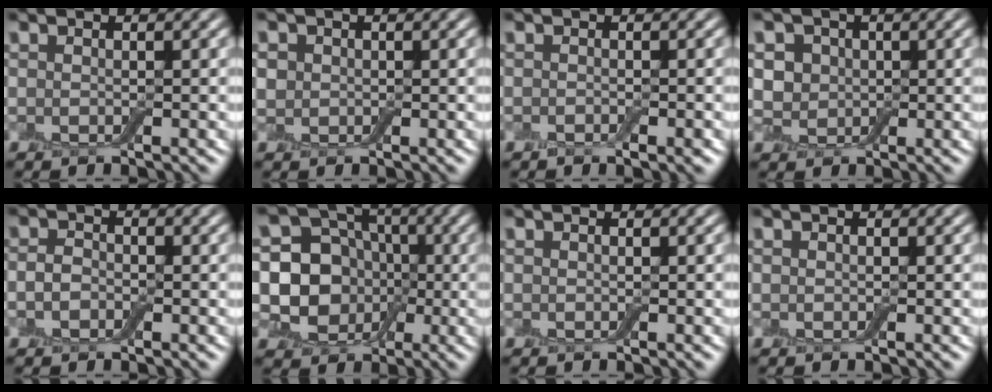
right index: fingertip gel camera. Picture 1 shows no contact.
{"total": 1.6, "force": [0.2, 1.5, 0.4], "torque": [-0.009, 0.001, -0.001]}
{"total": 1.2, "force": [-0.7, 0.4, 0.9], "torque": [-0.016, -0.004, -0.011]}
{"total": 3.5, "force": [0.9, 3.0, 1.5], "torque": [-0.022, 0.007, 0.004]}
{"total": 1.6, "force": [-0.4, 1.2, 0.9], "torque": [-0.019, 0.002, -0.015]}
{"total": 7.7, "force": [-0.4, 6.9, 3.4], "torque": [-0.043, -0.012, -0.031]}
{"total": 0.0}
{"total": 0.0}